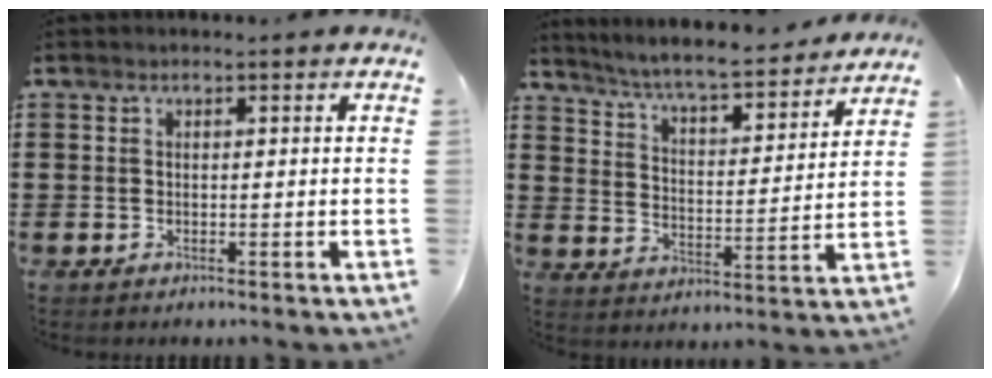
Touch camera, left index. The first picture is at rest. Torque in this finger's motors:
{"motor_torque": [2.14, 0.00, 0.51, 0.07]}